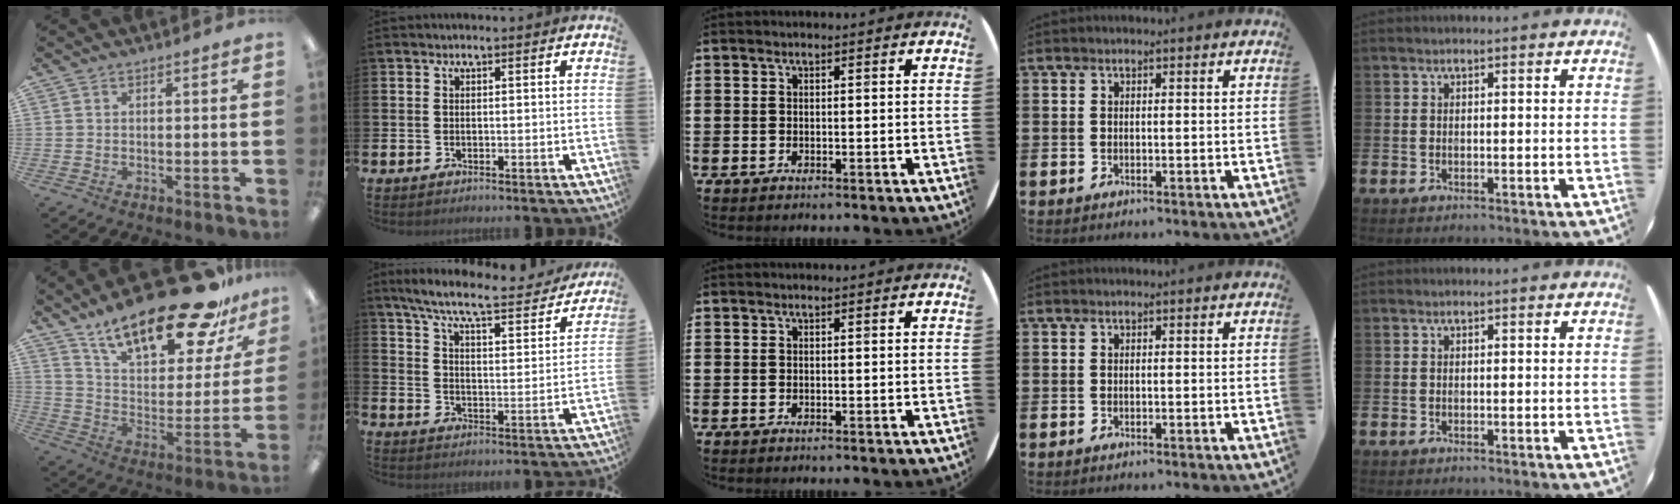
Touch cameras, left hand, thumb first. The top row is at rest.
{"thumb": {"total": 25.6, "force": [18.8, 8.8, 15.0], "torque": [-0.246, -0.115, 0.315]}, "index": {"total": 8.4, "force": [7.4, 1.1, 3.8], "torque": [-0.100, -0.048, 0.122]}}